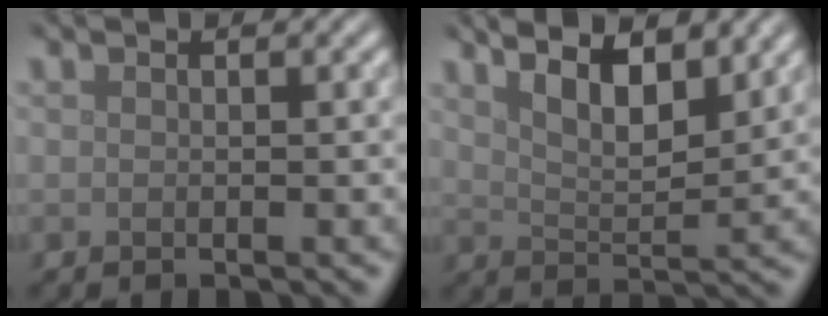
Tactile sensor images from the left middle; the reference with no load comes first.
{"total": 5.5, "force": [3.7, 1.8, 3.7], "torque": [-0.064, 0.008, 0.053]}